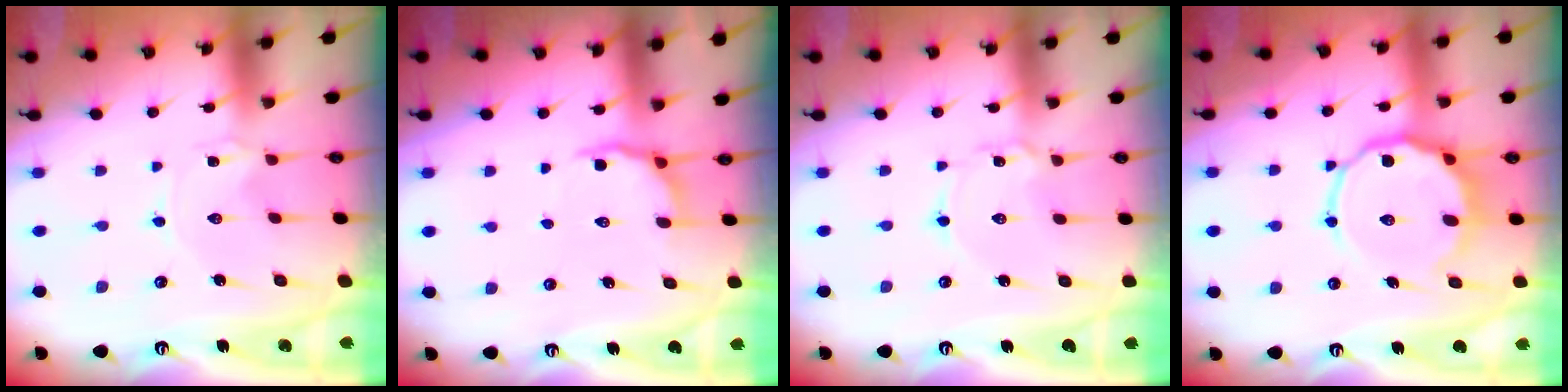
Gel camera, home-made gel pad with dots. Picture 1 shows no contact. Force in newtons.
{"total": 3.7, "press": 3.0, "slide": 2.1}
{"total": 1.2, "press": 1.2, "slide": 0.1}
{"total": 12.8, "press": 12.7, "slide": 2.0}